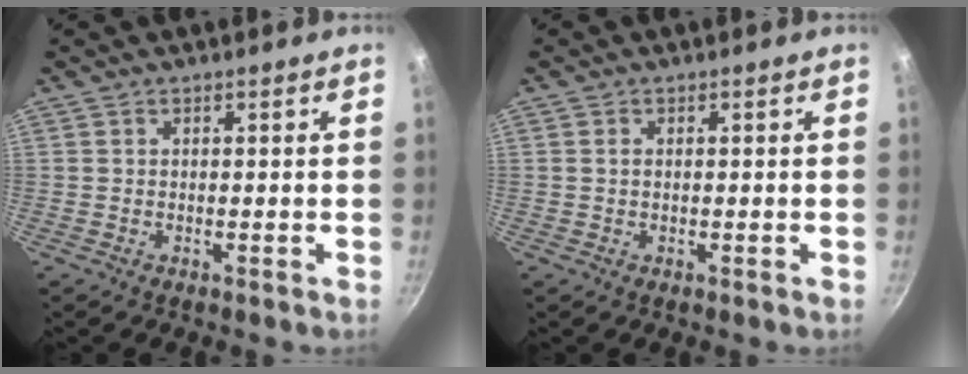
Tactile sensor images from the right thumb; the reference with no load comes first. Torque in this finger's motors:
{"motor_torque": [-0.36, -0.47, -0.60, 0.33, -0.08]}